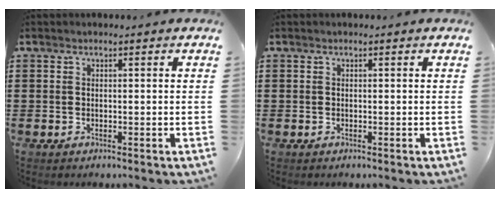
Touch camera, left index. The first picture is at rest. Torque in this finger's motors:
{"motor_torque": [-0.13, 0.13, -0.02, -0.01]}